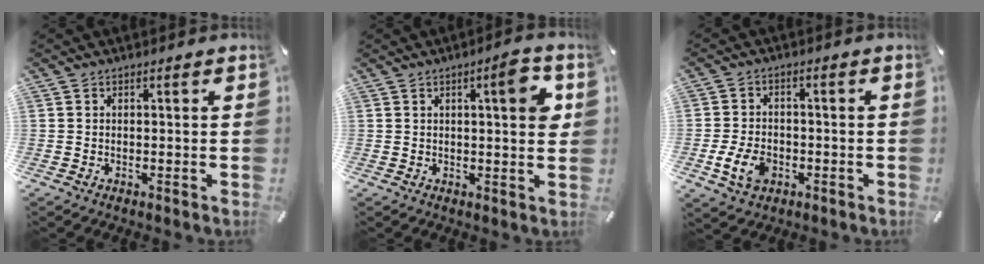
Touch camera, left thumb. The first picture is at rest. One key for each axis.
{"total": 7.6, "fx": 2.6, "fy": 1.4, "fz": 7.0, "tx": -0.096, "ty": -0.011, "tz": 0.033}
{"total": 7.3, "fx": -2.5, "fy": 5.2, "fz": 4.5, "tx": -0.094, "ty": 0.004, "tz": -0.048}